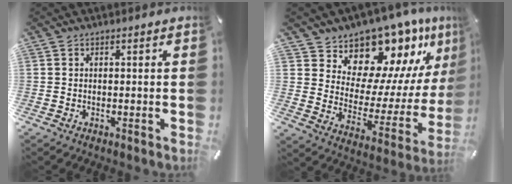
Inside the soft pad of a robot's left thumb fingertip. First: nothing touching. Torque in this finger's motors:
{"motor_torque": [2.53, 2.48, 1.39, -1.38, 0.23]}